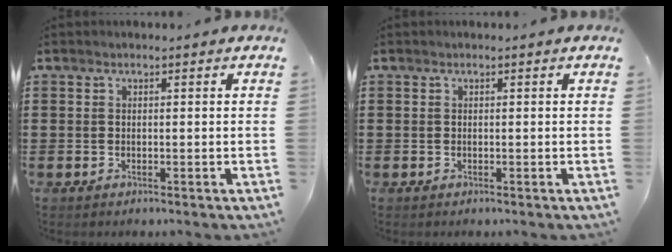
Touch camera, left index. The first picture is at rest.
{"total": 0.0}